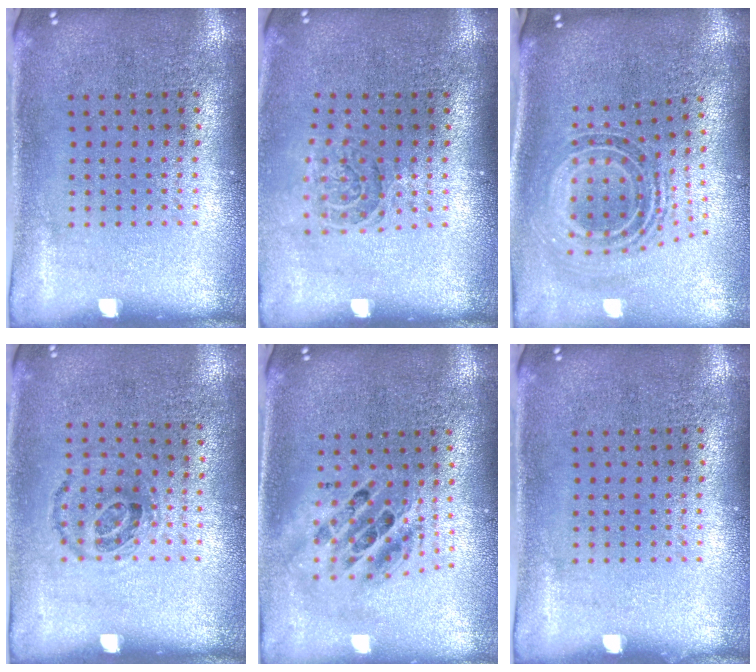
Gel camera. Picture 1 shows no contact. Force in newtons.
{"total": 1.4, "press": 1.2, "slide": 0.8}
{"total": 1.3, "press": 1.1, "slide": 0.8}
{"total": 0.9, "press": 0.7, "slide": 0.6}
{"total": 1.8, "press": 1.5, "slide": 1.1}
{"total": 0.0}